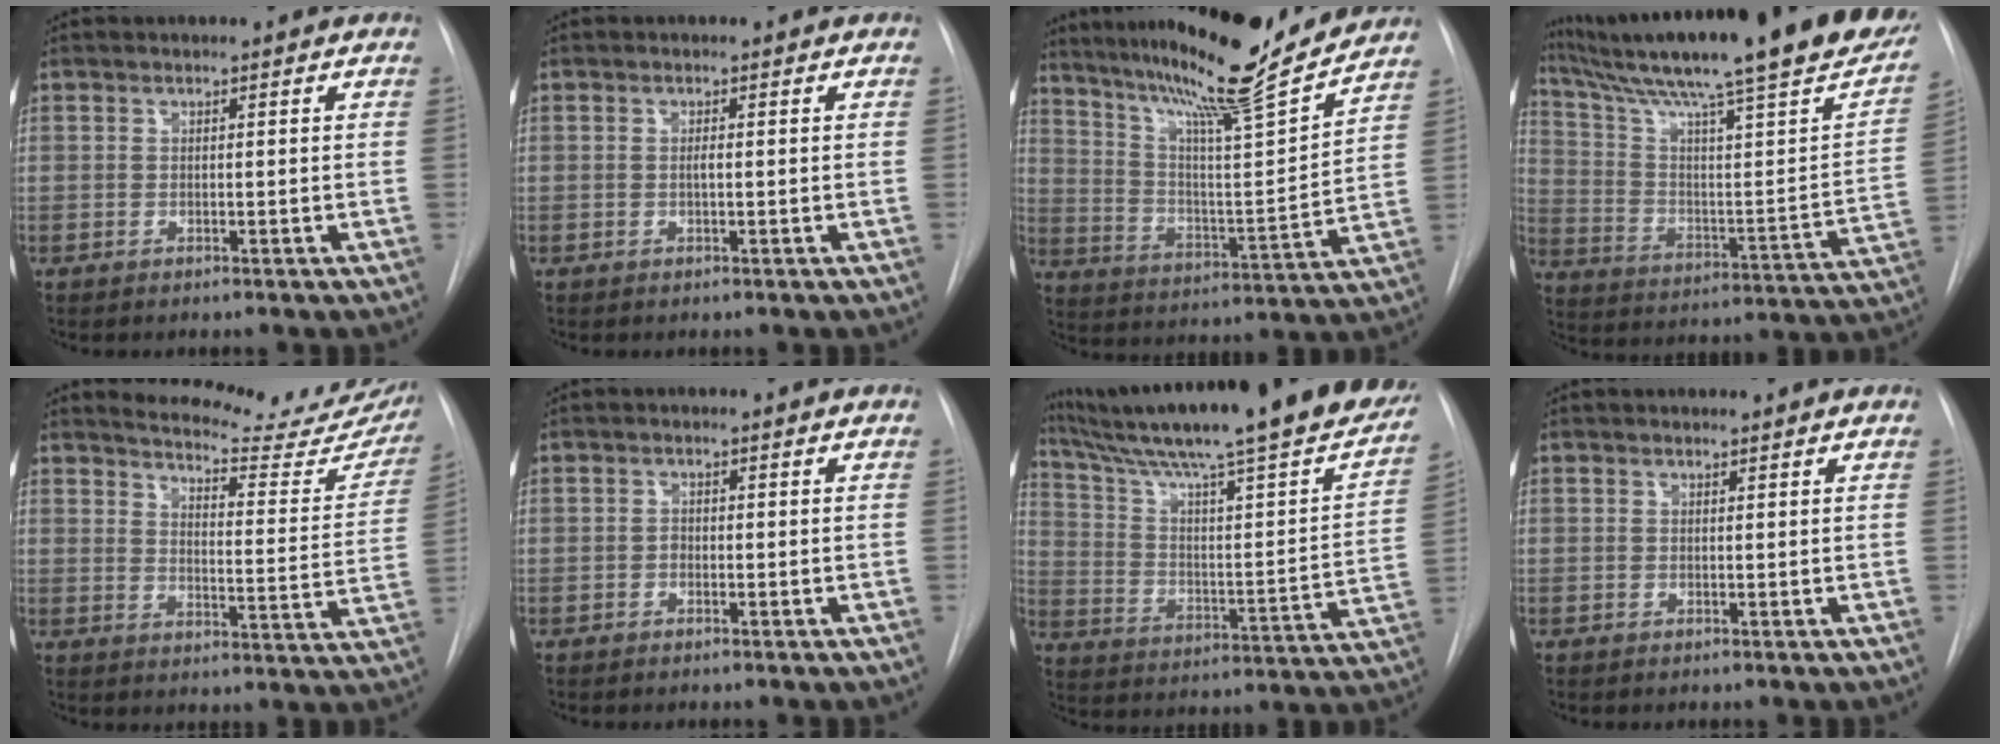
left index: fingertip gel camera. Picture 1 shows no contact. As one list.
[{"total": 0.6, "force": [0.1, 0.0, 0.6], "torque": [-0.013, 0.000, 0.000]}, {"total": 21.0, "force": [18.2, 0.2, 10.4], "torque": [-0.175, -0.024, 0.280]}, {"total": 33.2, "force": [25.7, 3.1, 20.9], "torque": [-0.302, -0.057, 0.354]}, {"total": 19.5, "force": [18.0, 3.9, 6.2], "torque": [-0.070, -0.070, 0.206]}, {"total": 0.6, "force": [-0.2, 0.5, 0.3], "torque": [-0.003, 0.003, -0.006]}, {"total": 32.2, "force": [26.6, 2.9, 17.9], "torque": [-0.284, -0.065, 0.361]}, {"total": 1.5, "force": [1.4, 0.2, 0.2], "torque": [-0.008, 0.008, 0.022]}]